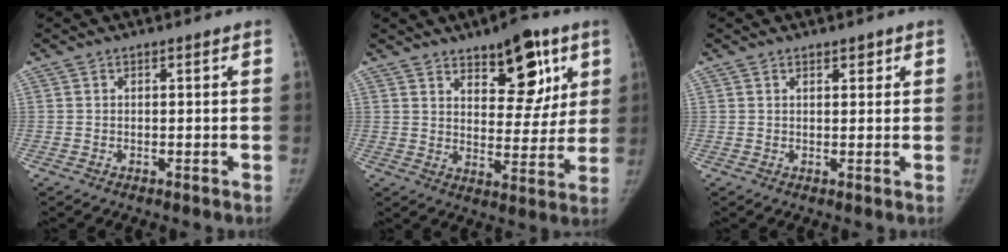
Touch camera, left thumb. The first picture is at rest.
{"total": 13.8, "force": [7.7, 6.5, 9.4], "torque": [-0.080, -0.042, 0.114]}
{"total": 1.6, "force": [1.1, 0.8, 0.9], "torque": [-0.003, -0.005, 0.014]}